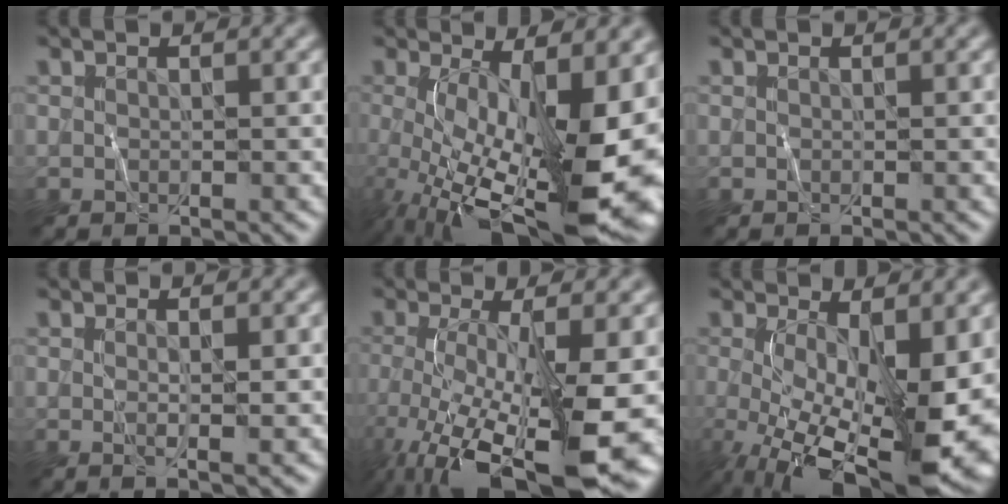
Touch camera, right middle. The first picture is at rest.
{"total": 15.9, "force": [-1.7, 6.1, 14.6], "torque": [-0.240, -0.031, -0.013]}
{"total": 0.0}
{"total": 1.4, "force": [0.2, 0.2, 1.4], "torque": [-0.023, -0.004, 0.002]}
{"total": 14.2, "force": [-5.6, 4.3, 12.4], "torque": [-0.228, -0.045, -0.083]}
{"total": 15.3, "force": [-3.2, 6.4, 13.6], "torque": [-0.221, -0.033, -0.037]}